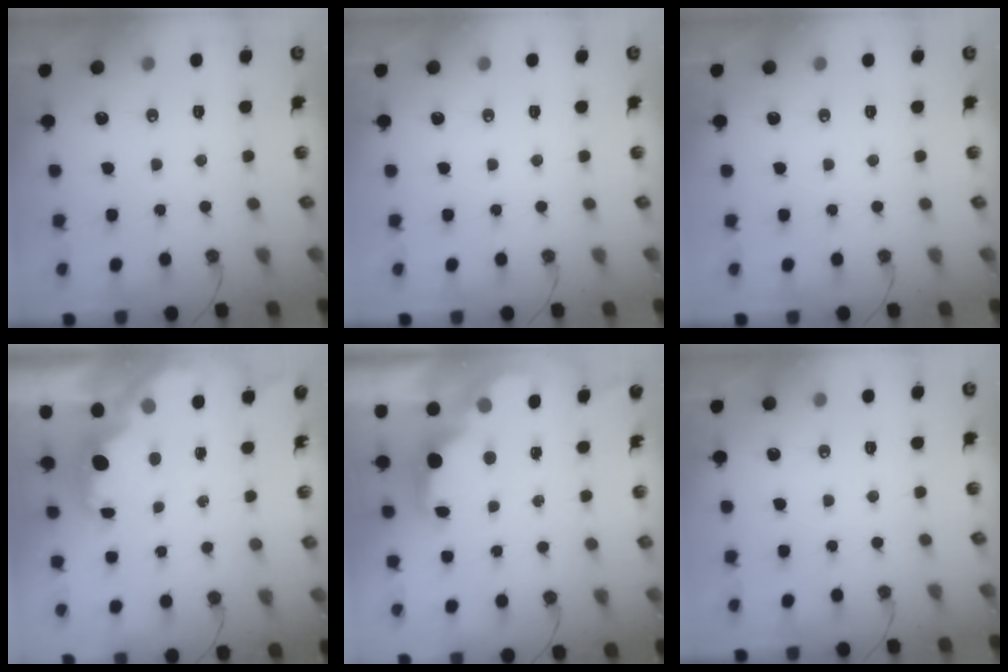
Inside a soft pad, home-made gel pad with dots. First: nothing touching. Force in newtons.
{"total": 0.0}
{"total": 0.0}
{"total": 2.2, "press": 2.0, "slide": 0.8}
{"total": 2.7, "press": 2.6, "slide": 0.8}
{"total": 0.0}